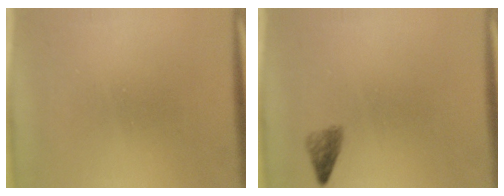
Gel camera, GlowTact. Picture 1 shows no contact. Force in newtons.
{"total": 1.7}